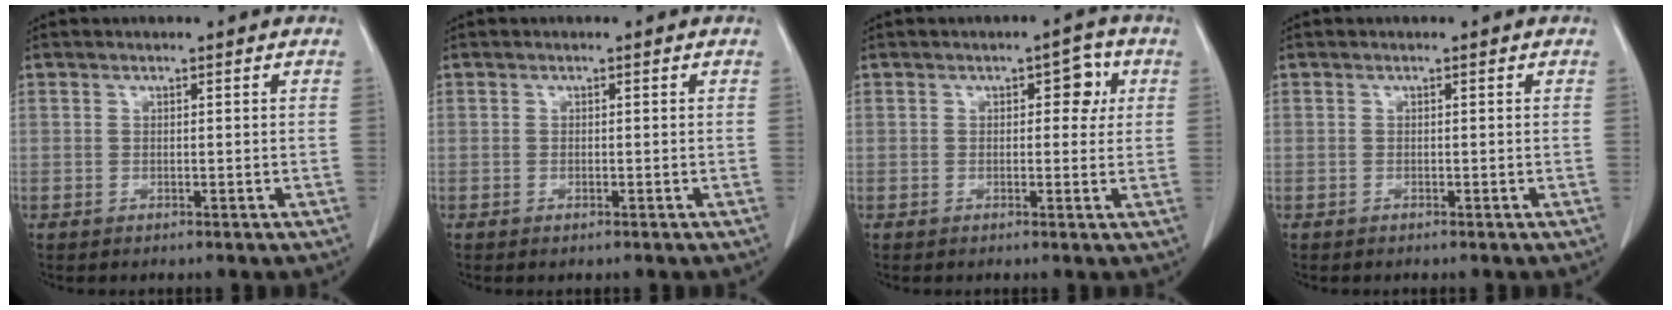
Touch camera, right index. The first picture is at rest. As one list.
[{"total": 0.5, "force": [-0.4, 0.1, 0.4], "torque": [-0.008, -0.001, -0.004]}, {"total": 3.6, "force": [1.0, 2.0, 2.9], "torque": [-0.028, 0.014, 0.010]}, {"total": 0.0}]